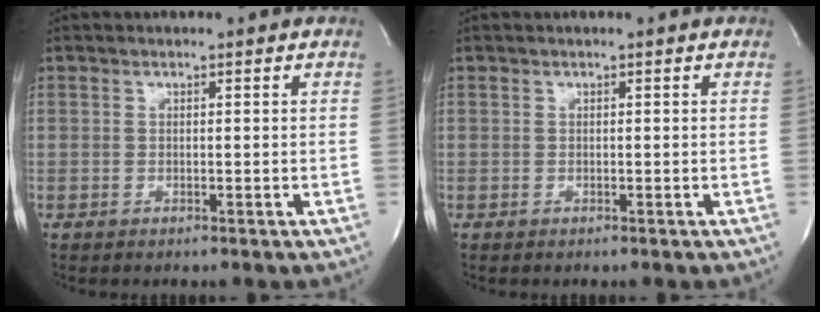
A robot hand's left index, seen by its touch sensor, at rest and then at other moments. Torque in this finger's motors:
{"motor_torque": [0.00, 0.00, 0.00, 0.00]}